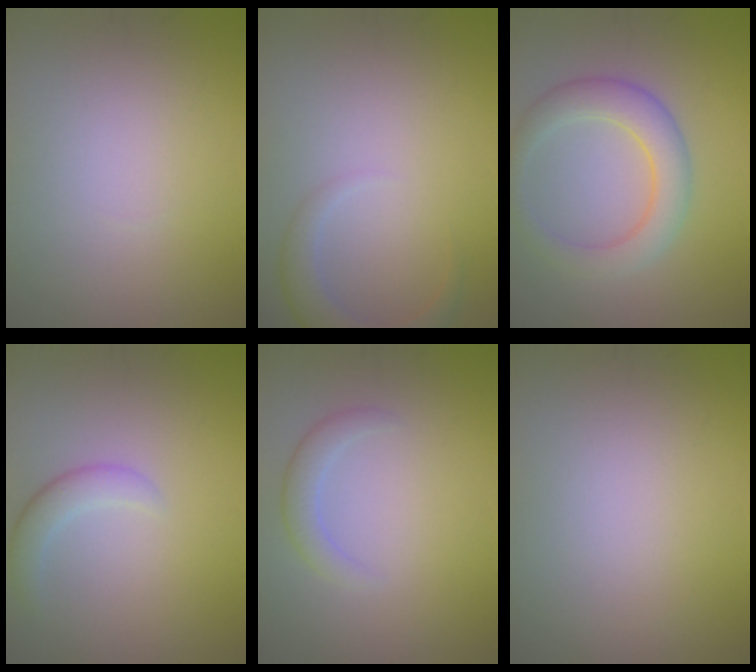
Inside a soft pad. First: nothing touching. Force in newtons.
{"total": 2.8, "press": 2.8, "slide": 0.3}
{"total": 4.3, "press": 4.3, "slide": 0.2}
{"total": 2.2, "press": 2.2, "slide": 0.2}
{"total": 1.9, "press": 1.9, "slide": 0.2}
{"total": 0.0}